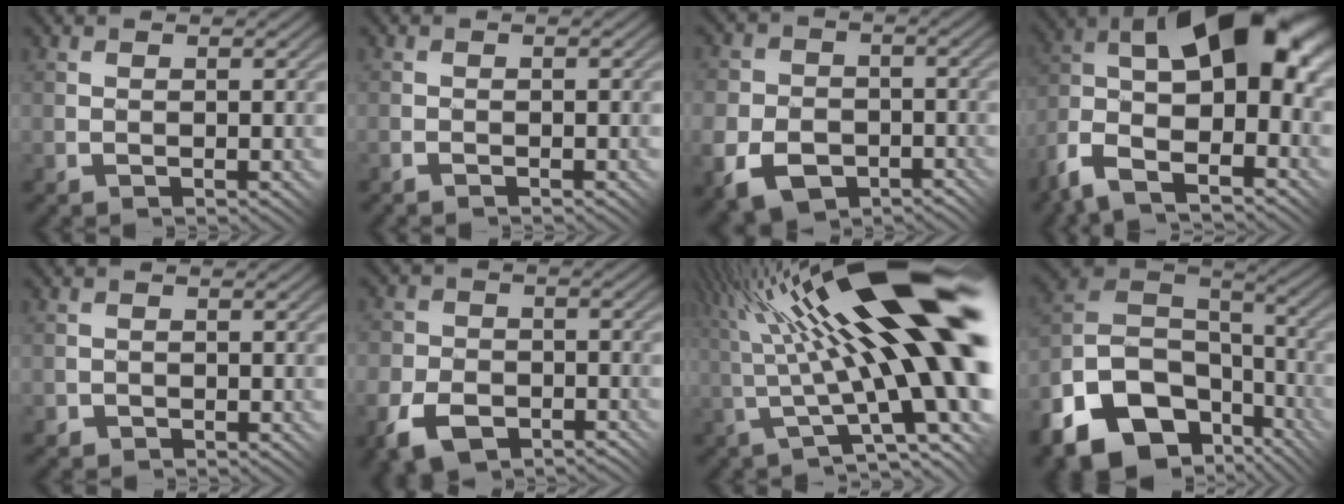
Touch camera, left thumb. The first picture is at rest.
{"total": 0.7, "force": [-0.7, 0.0, 0.2], "torque": [-0.002, 0.004, -0.014]}
{"total": 8.2, "force": [-4.2, 6.1, 3.5], "torque": [-0.084, -0.032, -0.090]}
{"total": 17.5, "force": [-4.0, 9.4, 14.2], "torque": [-0.271, -0.017, -0.051]}
{"total": 1.0, "force": [-0.6, 0.8, -0.2], "torque": [0.007, 0.000, -0.010]}
{"total": 6.6, "force": [-4.1, 3.9, 3.3], "torque": [-0.079, -0.008, -0.081]}
{"total": 21.5, "force": [5.8, 4.5, 20.2], "torque": [-0.335, 0.030, 0.106]}
{"total": 16.9, "force": [-8.7, 11.5, 8.7], "torque": [-0.218, -0.038, -0.141]}